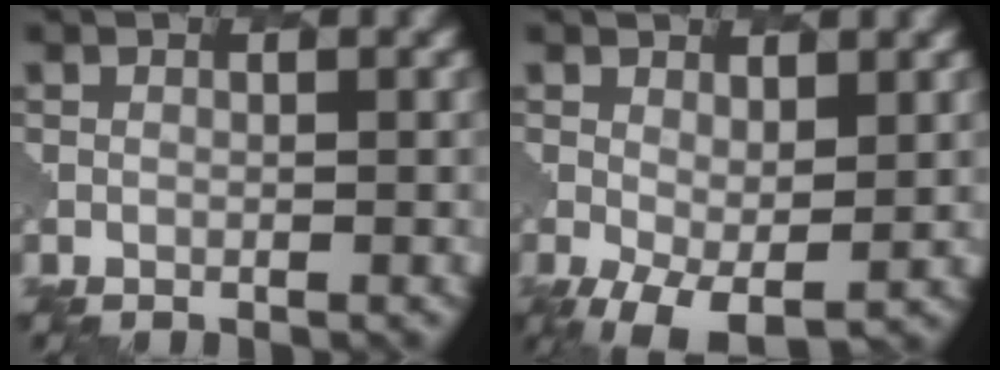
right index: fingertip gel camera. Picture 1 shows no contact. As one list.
[{"total": 3.7, "force": [-0.3, 1.9, 3.1], "torque": [-0.068, -0.010, -0.002]}]